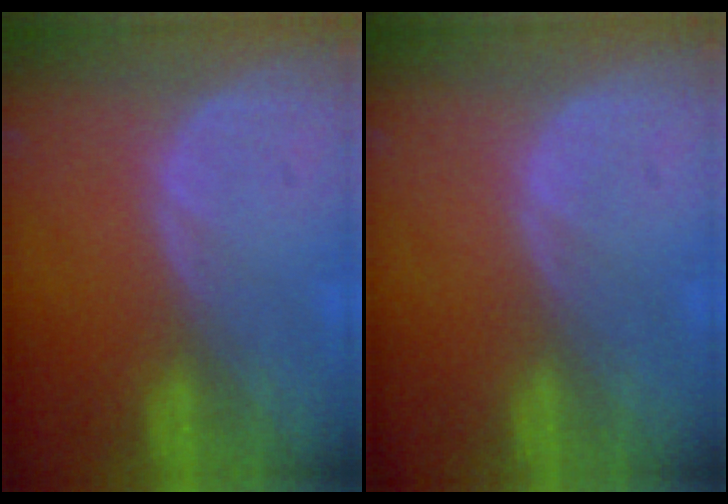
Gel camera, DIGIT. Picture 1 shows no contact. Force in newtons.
{"total": 0.0}